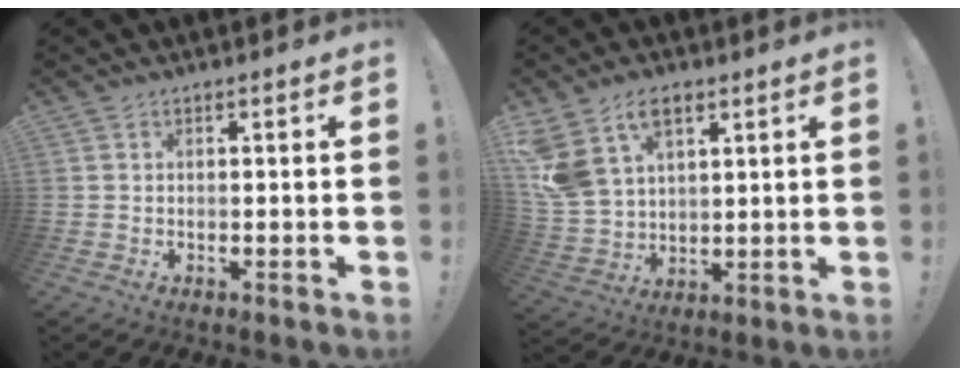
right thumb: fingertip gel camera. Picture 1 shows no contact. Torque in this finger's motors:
{"motor_torque": [1.55, 2.25, 1.07, 0.72, 0.17]}